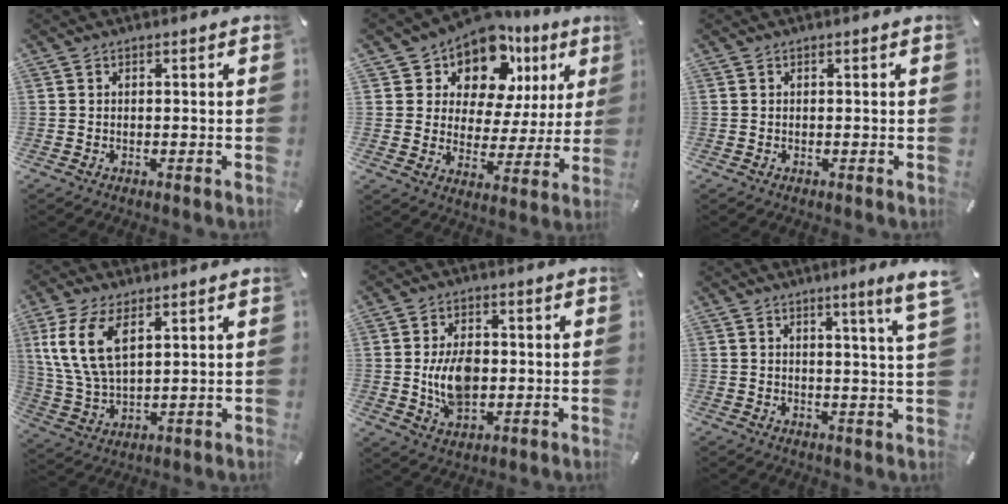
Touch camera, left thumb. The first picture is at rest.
{"total": 11.8, "force": [8.6, 7.1, 3.9], "torque": [-0.076, -0.073, 0.155]}
{"total": 0.0}
{"total": 11.3, "force": [5.2, 5.8, 8.2], "torque": [-0.203, -0.011, 0.093]}
{"total": 10.1, "force": [-0.1, 6.9, 7.4], "torque": [-0.135, -0.001, -0.003]}
{"total": 6.6, "force": [3.8, -0.6, 5.3], "torque": [-0.083, -0.021, 0.058]}